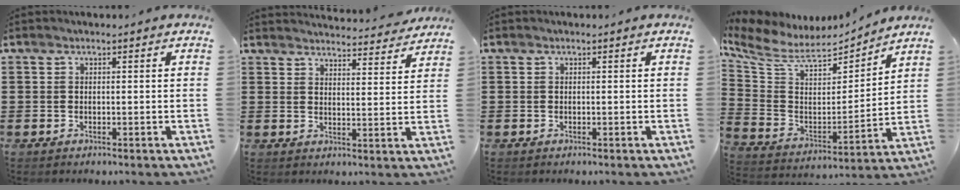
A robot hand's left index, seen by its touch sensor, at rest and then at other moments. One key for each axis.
{"total": 3.8, "fx": 3.8, "fy": -0.2, "fz": 0.1, "tx": -0.008, "ty": -0.027, "tz": 0.066}
{"total": 0.0}
{"total": 8.6, "fx": 7.2, "fy": 3.1, "fz": 3.6, "tx": -0.108, "ty": -0.048, "tz": 0.124}